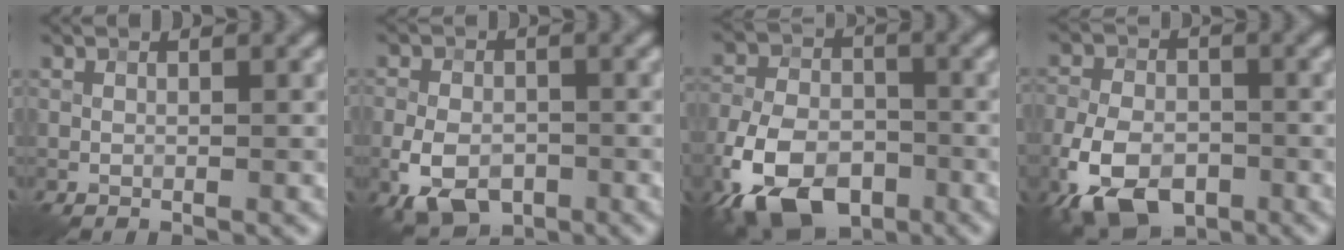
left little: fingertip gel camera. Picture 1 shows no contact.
{"total": 5.7, "force": [-2.4, 3.6, 3.8], "torque": [-0.075, -0.009, -0.048]}
{"total": 10.6, "force": [-6.0, 5.9, 6.5], "torque": [-0.145, -0.015, -0.119]}
{"total": 8.3, "force": [-4.3, 4.6, 5.4], "torque": [-0.117, -0.012, -0.087]}